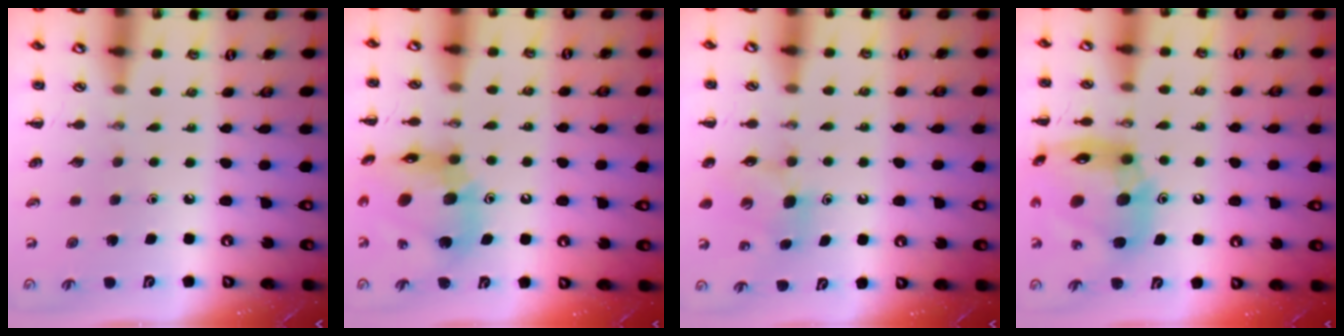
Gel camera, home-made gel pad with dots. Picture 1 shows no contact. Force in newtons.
{"total": 16.0, "press": 15.5, "slide": 3.7}
{"total": 6.6, "press": 6.6, "slide": 0.6}
{"total": 17.7, "press": 17.1, "slide": 4.8}